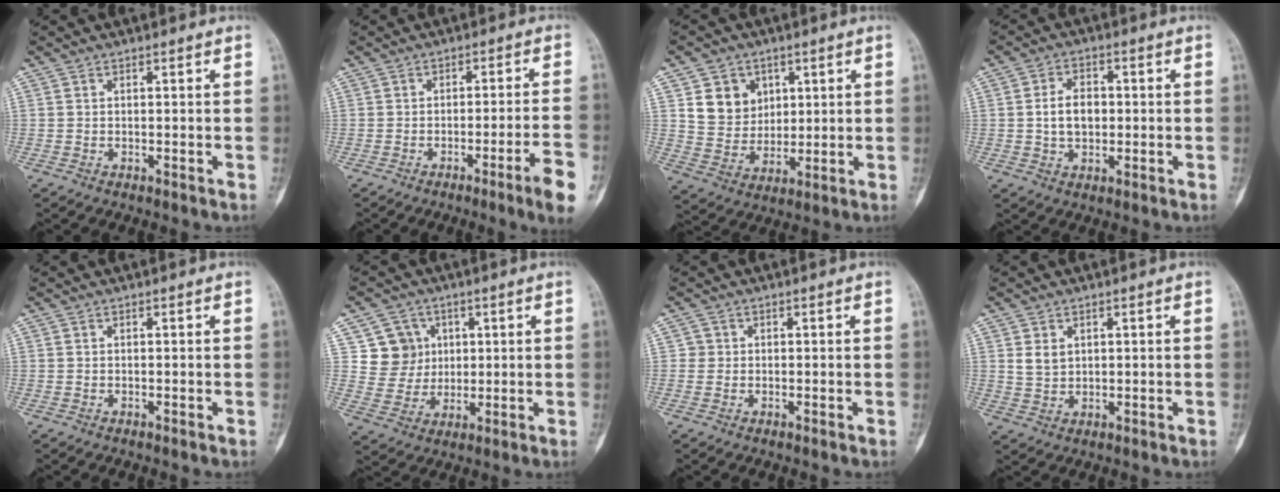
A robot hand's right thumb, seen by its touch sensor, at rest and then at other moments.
{"total": 8.2, "force": [-4.2, -0.3, 7.0], "torque": [-0.097, 0.013, -0.060]}
{"total": 9.2, "force": [3.6, 7.9, 3.3], "torque": [-0.021, -0.017, 0.070]}
{"total": 6.3, "force": [0.0, 4.4, 4.5], "torque": [-0.068, 0.011, 0.001]}
{"total": 0.0}
{"total": 8.4, "force": [2.8, 7.8, 1.4], "torque": [0.015, -0.008, 0.053]}
{"total": 1.3, "force": [0.0, 1.3, 0.0], "torque": [0.010, 0.005, -0.002]}
{"total": 3.2, "force": [1.2, 2.4, 1.8], "torque": [-0.021, -0.008, 0.027]}